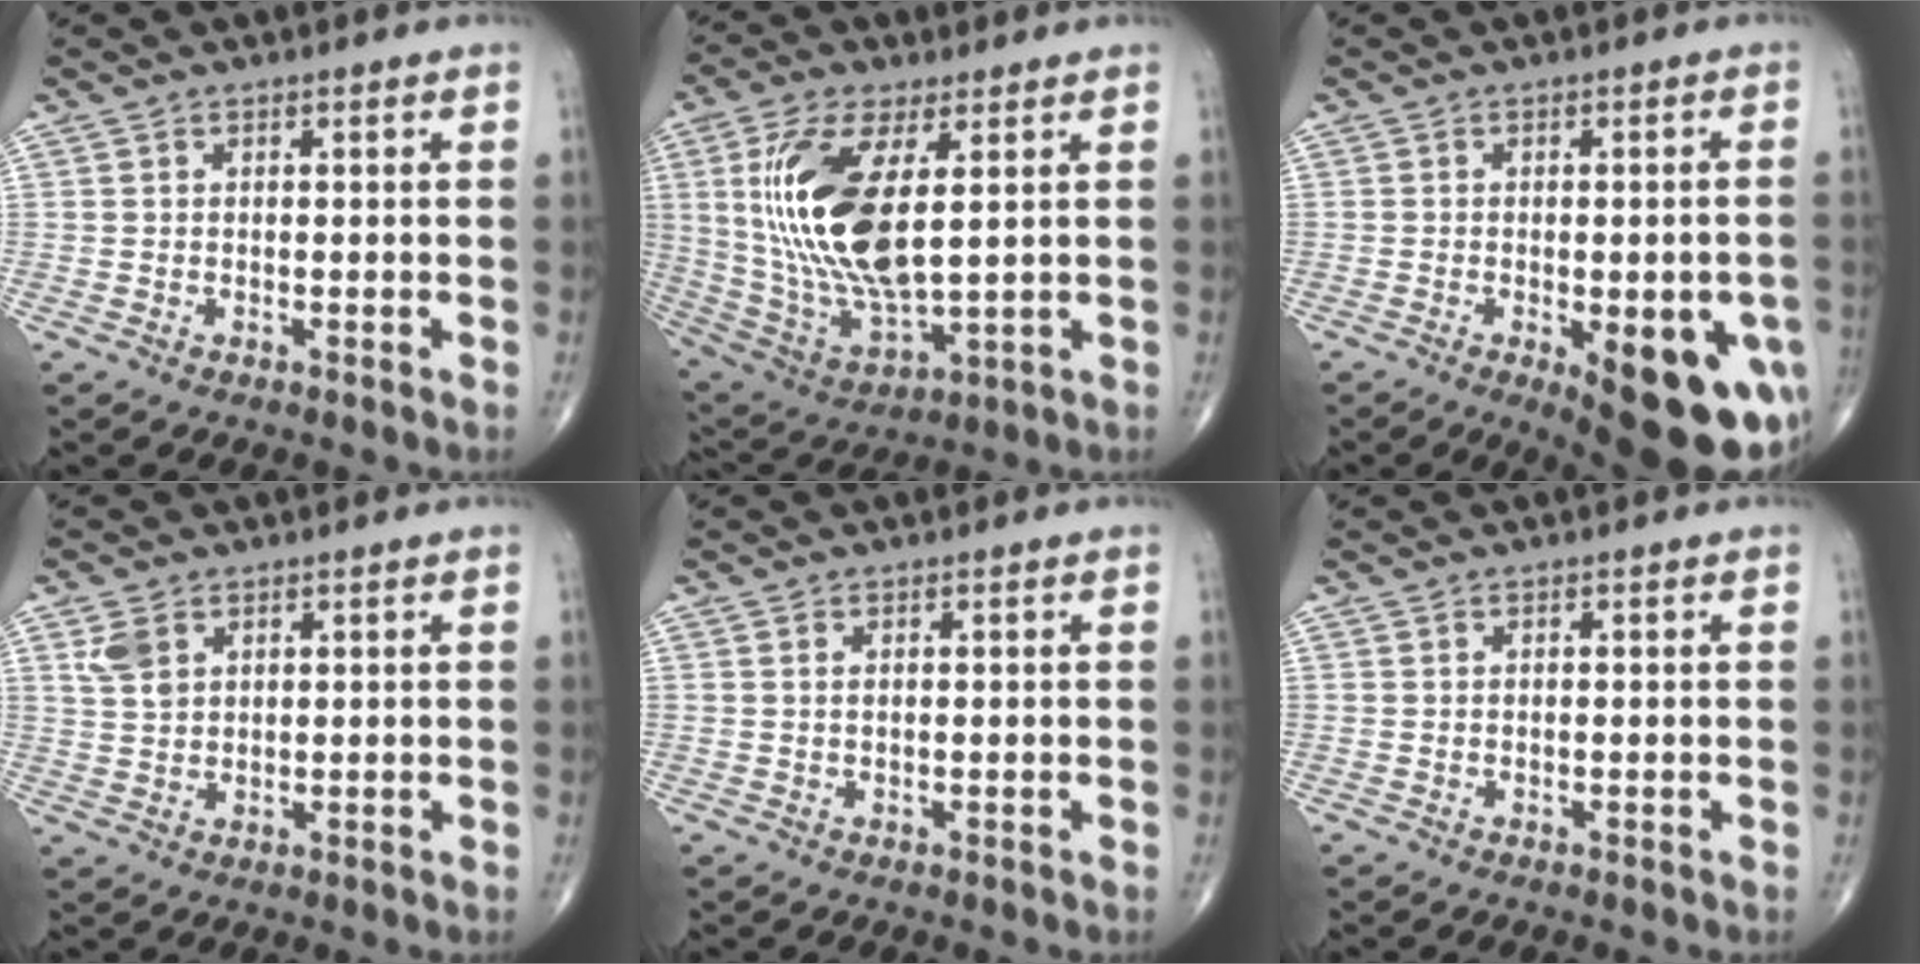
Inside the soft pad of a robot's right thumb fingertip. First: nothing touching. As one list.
[{"total": 19.3, "force": [3.8, 7.9, 17.2], "torque": [-0.359, -0.023, 0.083]}, {"total": 18.0, "force": [-6.8, 7.0, 15.2], "torque": [-0.127, 0.001, -0.069]}, {"total": 4.1, "force": [2.0, 2.7, 2.4], "torque": [-0.042, -0.002, 0.046]}, {"total": 0.6, "force": [0.2, 0.2, 0.5], "torque": [-0.013, 0.005, 0.006]}, {"total": 0.0}]